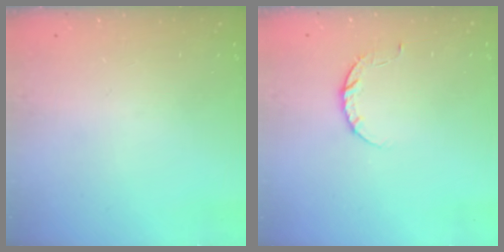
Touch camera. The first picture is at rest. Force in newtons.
{"total": 4.5, "press": 4.5, "slide": 0.5}